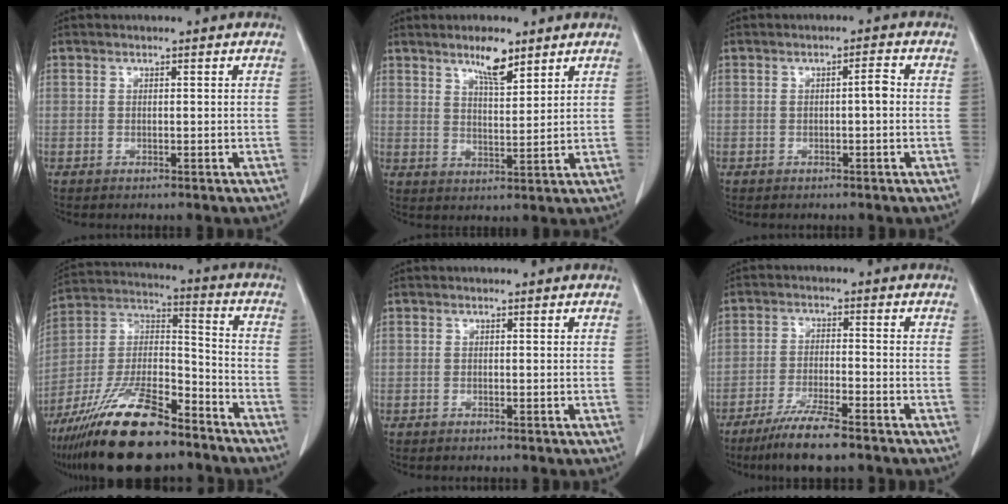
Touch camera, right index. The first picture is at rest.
{"total": 5.5, "force": [4.0, 1.2, 3.6], "torque": [-0.066, -0.002, 0.069]}
{"total": 1.9, "force": [-0.1, 0.2, 1.9], "torque": [-0.029, 0.004, -0.002]}
{"total": 20.0, "force": [-14.8, 5.1, 12.4], "torque": [-0.259, -0.006, -0.265]}
{"total": 0.0}
{"total": 8.3, "force": [-6.4, 0.4, 5.3], "torque": [-0.095, -0.022, -0.112]}